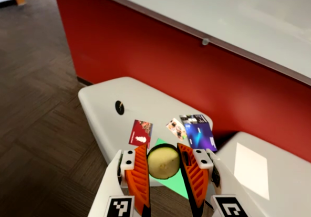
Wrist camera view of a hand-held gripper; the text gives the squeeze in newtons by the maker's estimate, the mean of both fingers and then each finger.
{"total": 11.8, "left": 13.7, "right": 9.9}